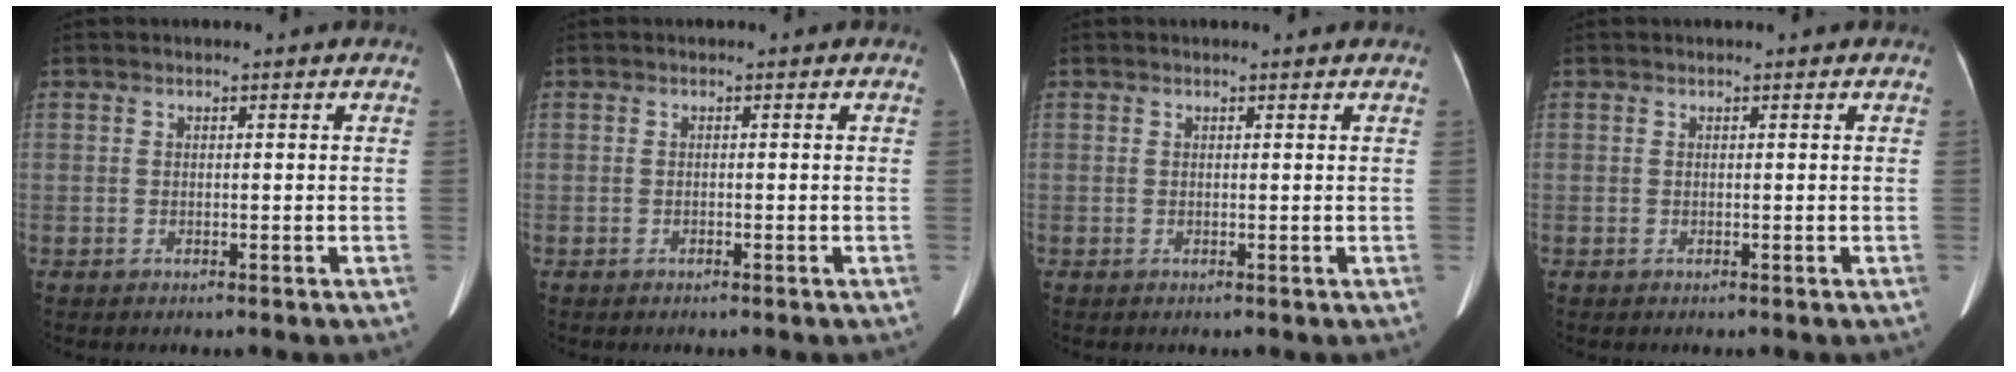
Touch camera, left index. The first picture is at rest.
{"total": 0.0}
{"total": 0.5, "force": [0.5, 0.0, 0.1], "torque": [-0.006, -0.002, 0.006]}
{"total": 0.0}